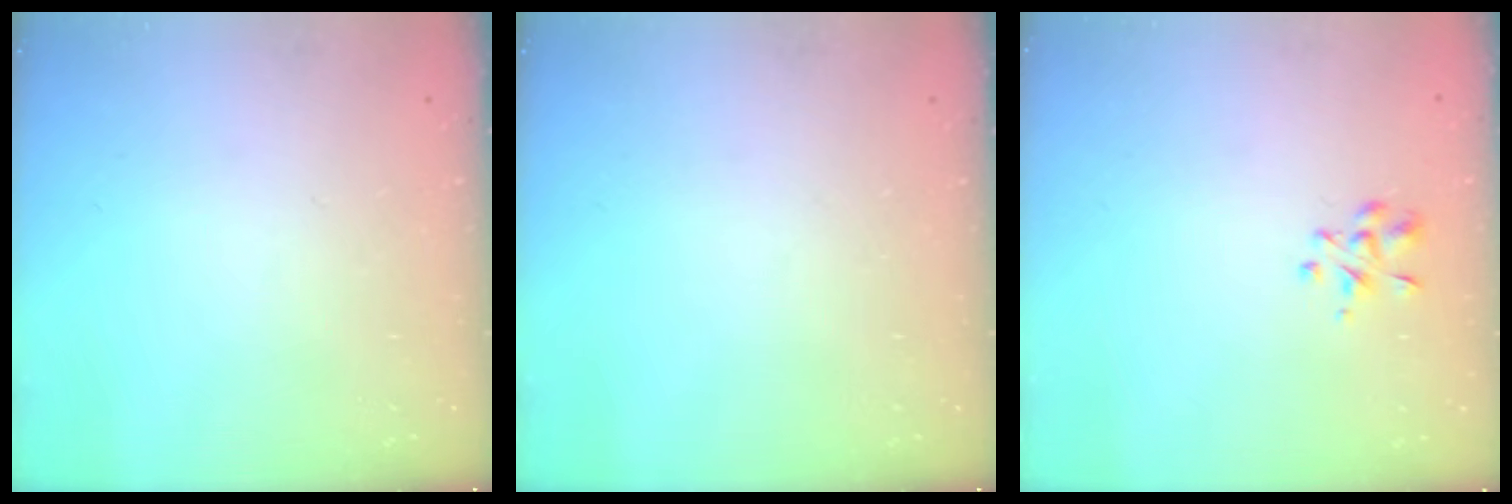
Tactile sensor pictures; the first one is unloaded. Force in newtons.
{"total": 0.0}
{"total": 2.9, "press": 2.7, "slide": 1.0}